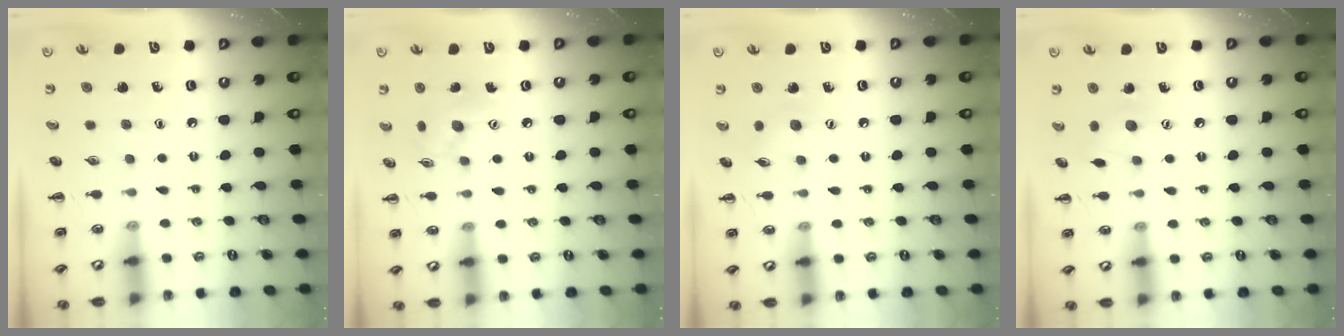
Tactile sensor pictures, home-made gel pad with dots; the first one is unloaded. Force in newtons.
{"total": 7.4, "press": 7.4, "slide": 0.4}
{"total": 4.7, "press": 4.5, "slide": 1.2}
{"total": 6.5, "press": 6.4, "slide": 1.4}